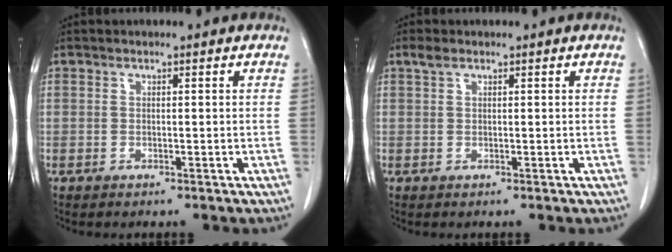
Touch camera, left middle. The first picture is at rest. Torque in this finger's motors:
{"motor_torque": [0.65, -0.37, -0.03, 0.00]}